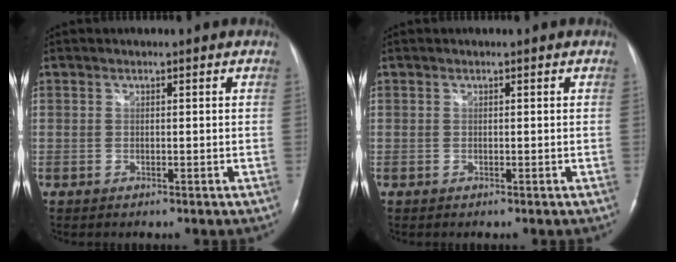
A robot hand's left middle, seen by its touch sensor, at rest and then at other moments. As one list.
[{"total": 0.0}]